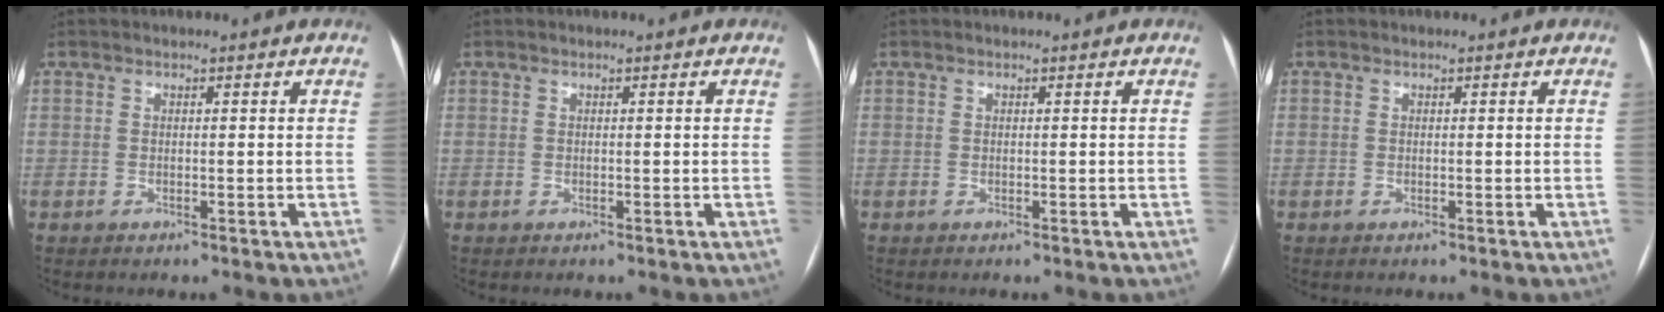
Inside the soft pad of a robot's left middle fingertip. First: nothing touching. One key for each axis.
{"total": 0.0}
{"total": 0.0}
{"total": 0.0}